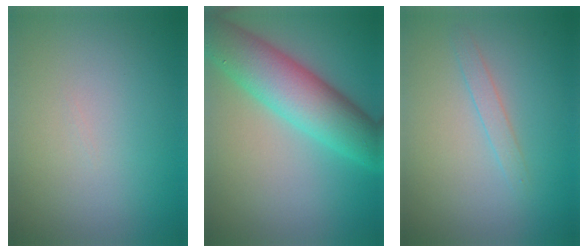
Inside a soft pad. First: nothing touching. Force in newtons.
{"total": 8.3, "press": 8.3, "slide": 0.2}
{"total": 1.2, "press": 1.2, "slide": 0.1}